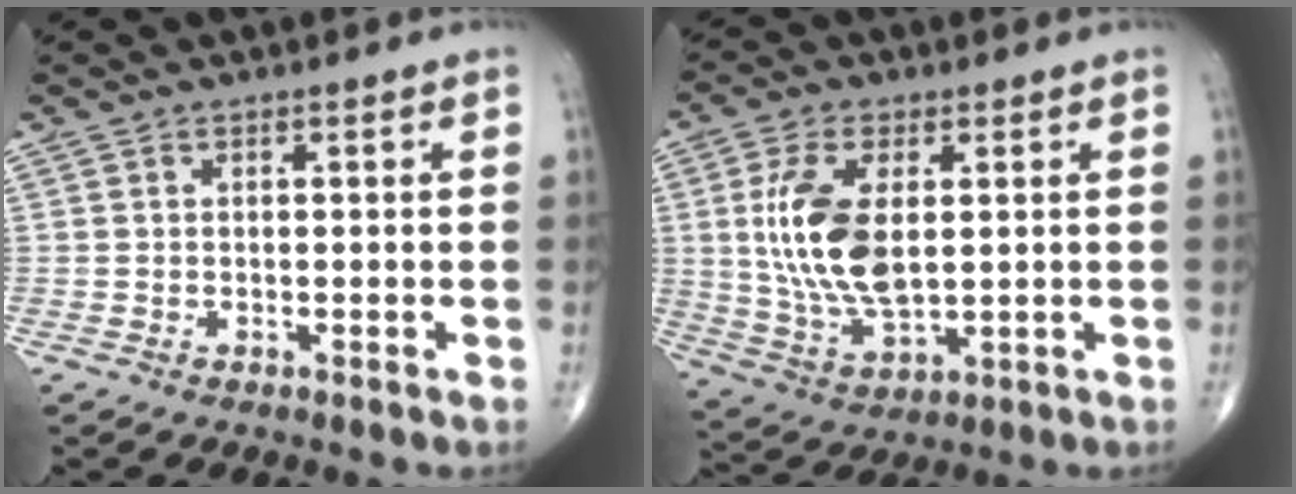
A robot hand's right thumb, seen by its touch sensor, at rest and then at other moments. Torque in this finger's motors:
{"motor_torque": [-0.75, 1.52, 1.63, 0.20, 0.54]}